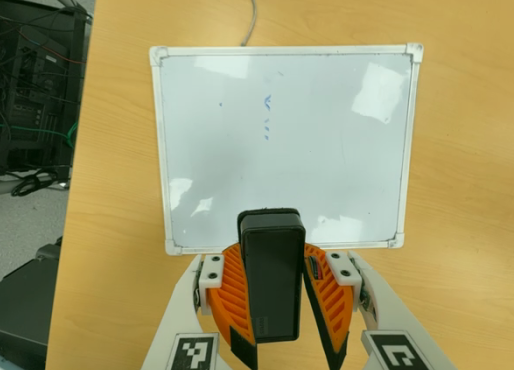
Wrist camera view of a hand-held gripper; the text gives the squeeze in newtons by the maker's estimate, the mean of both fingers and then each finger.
{"total": 10.5, "left": 10.4, "right": 10.6}